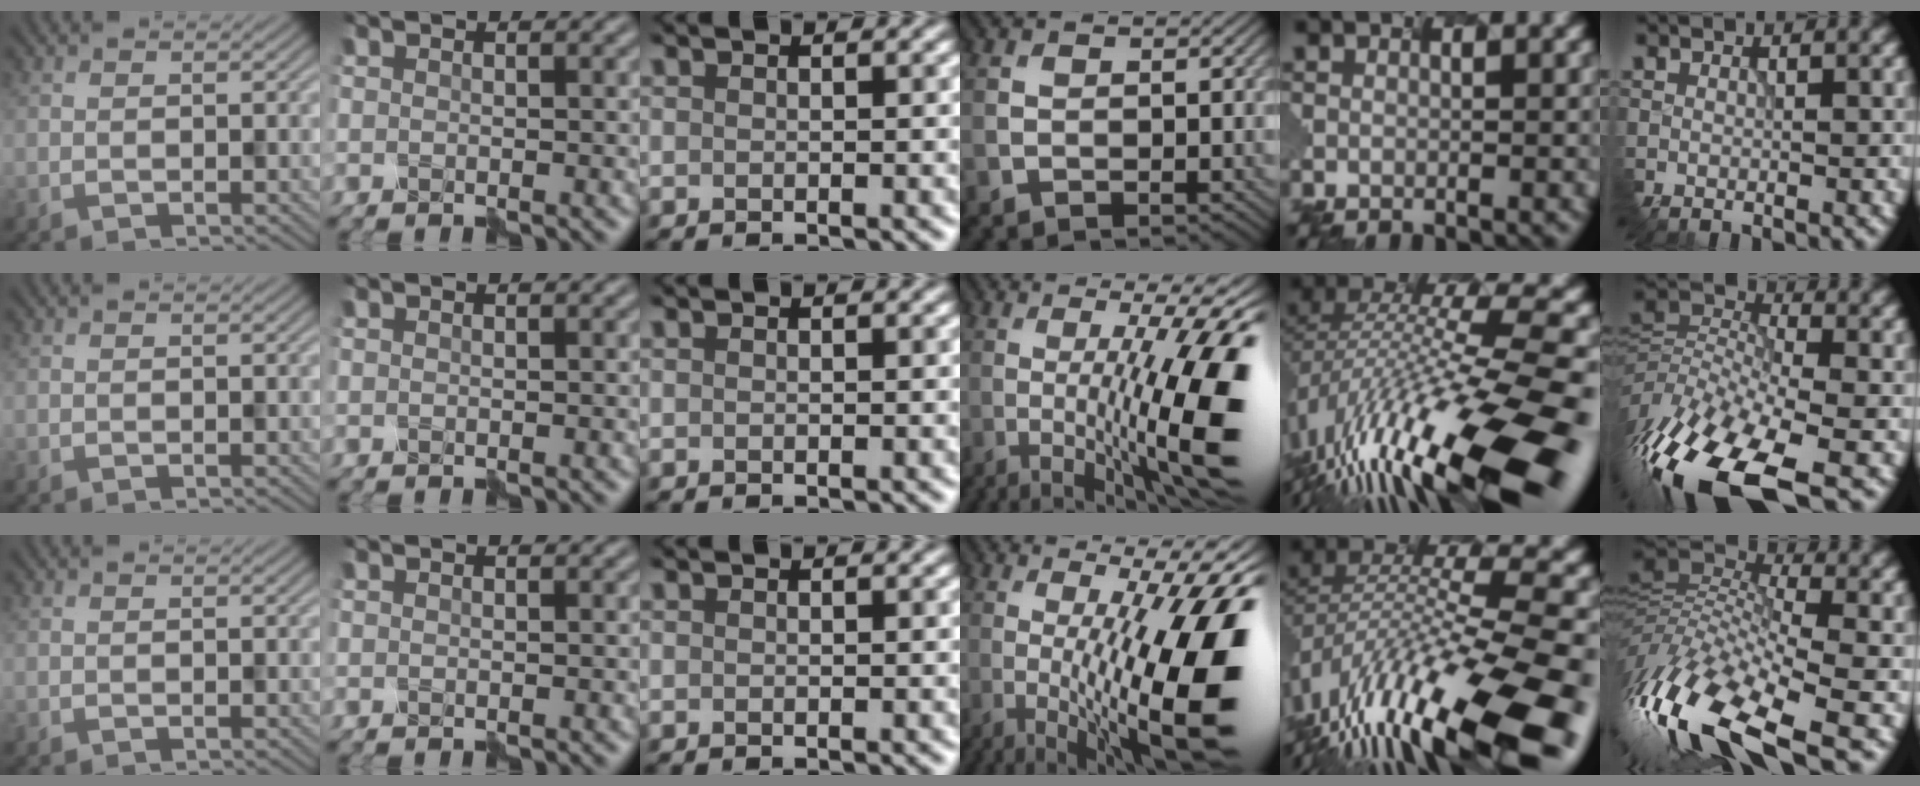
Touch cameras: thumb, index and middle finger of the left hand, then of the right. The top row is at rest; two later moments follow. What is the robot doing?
{"motion": "shake", "object": "plastic piggy bank"}